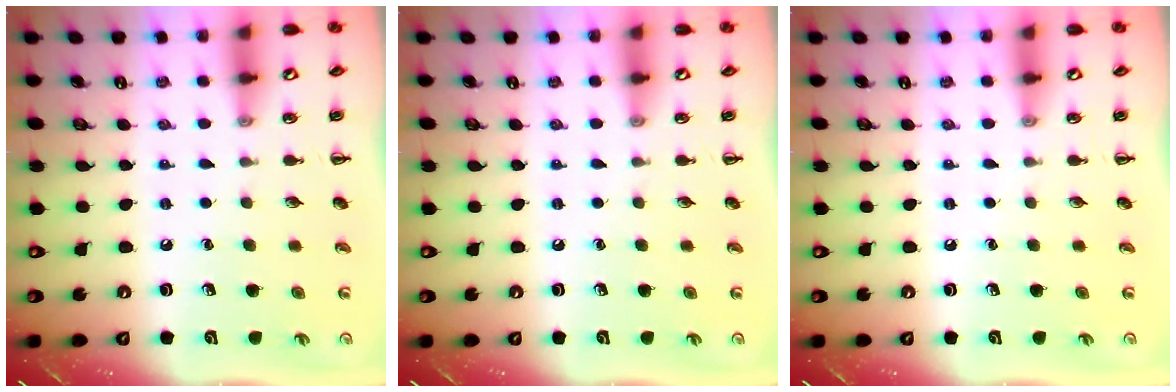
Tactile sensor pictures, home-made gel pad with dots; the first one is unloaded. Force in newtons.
{"total": 0.0}
{"total": 0.0}